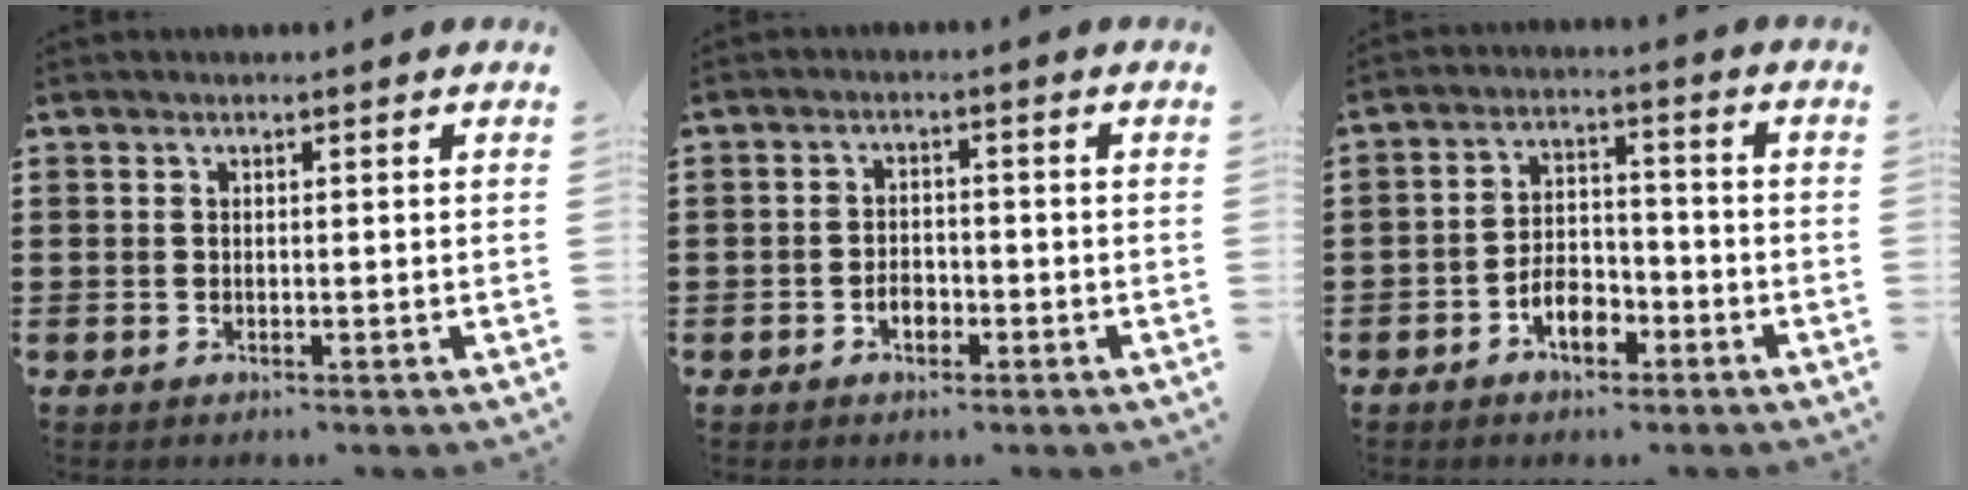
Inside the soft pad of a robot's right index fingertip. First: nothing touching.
{"total": 2.7, "force": [-1.3, 1.6, 1.7], "torque": [-0.034, 0.003, -0.026]}
{"total": 5.6, "force": [-3.0, 3.1, 3.5], "torque": [-0.060, 0.007, -0.058]}